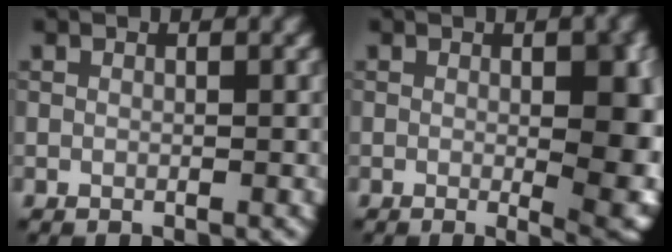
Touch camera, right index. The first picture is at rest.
{"total": 7.7, "force": [0.0, 2.0, 7.4], "torque": [-0.085, -0.007, 0.005]}